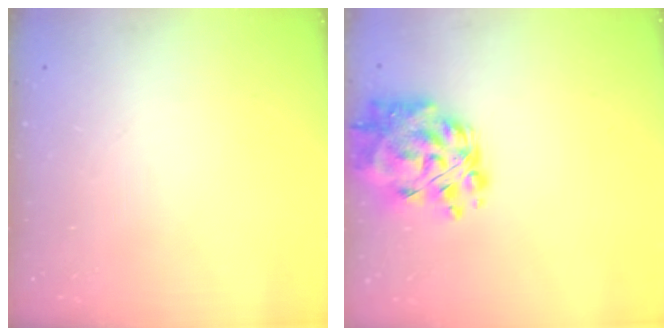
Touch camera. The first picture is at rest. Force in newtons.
{"total": 15.7, "press": 14.8, "slide": 5.0}